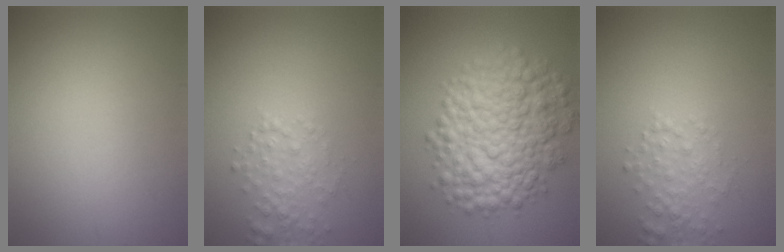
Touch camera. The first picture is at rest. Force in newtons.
{"total": 2.3, "press": 2.3, "slide": 0.1}
{"total": 9.0, "press": 9.0, "slide": 0.2}
{"total": 2.3, "press": 2.3, "slide": 0.1}